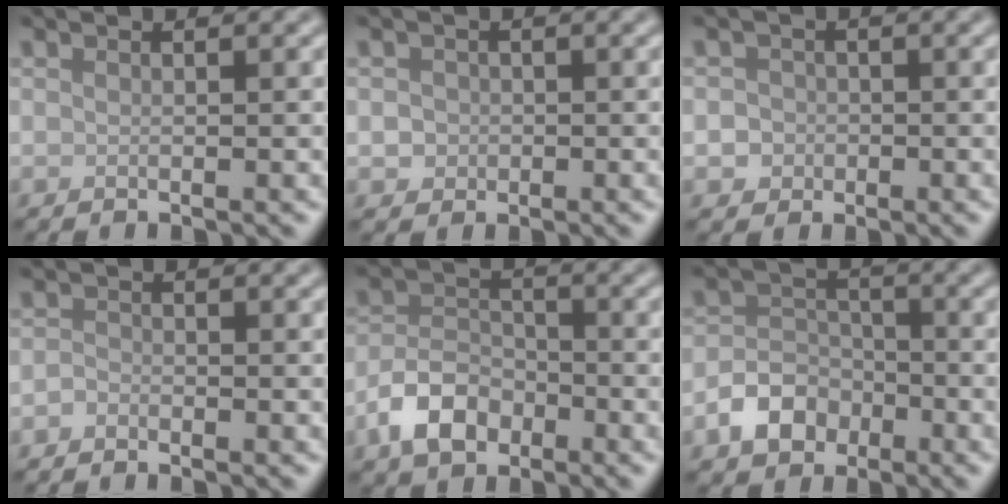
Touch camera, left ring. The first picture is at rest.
{"total": 1.3, "force": [-0.1, 1.3, 0.3], "torque": [0.005, -0.003, -0.003]}
{"total": 1.9, "force": [-0.4, 1.8, 0.4], "torque": [0.012, 0.002, -0.014]}
{"total": 0.8, "force": [-0.6, 0.4, 0.2], "torque": [-0.002, 0.001, -0.015]}
{"total": 4.5, "force": [-2.5, 2.8, 2.5], "torque": [-0.043, 0.003, -0.056]}
{"total": 4.0, "force": [-2.2, 3.0, 1.6], "torque": [-0.028, 0.001, -0.045]}